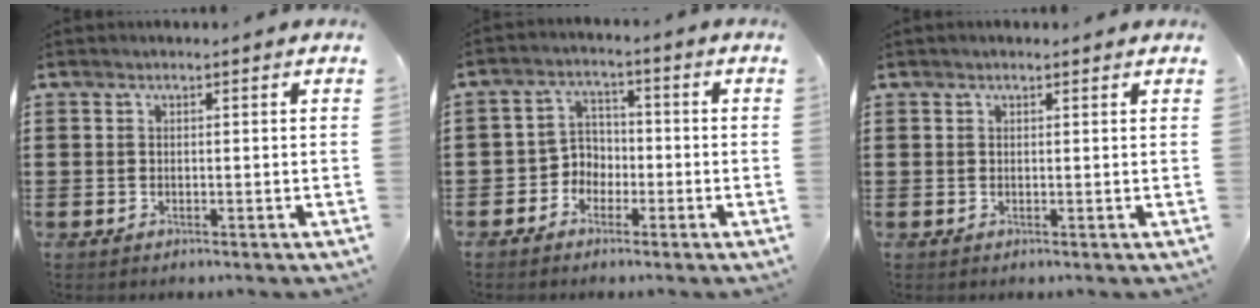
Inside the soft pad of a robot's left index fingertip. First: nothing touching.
{"total": 4.0, "force": [-2.5, 2.9, 0.8], "torque": [-0.027, 0.010, -0.055]}
{"total": 0.5, "force": [0.4, 0.2, 0.2], "torque": [-0.005, 0.003, 0.007]}